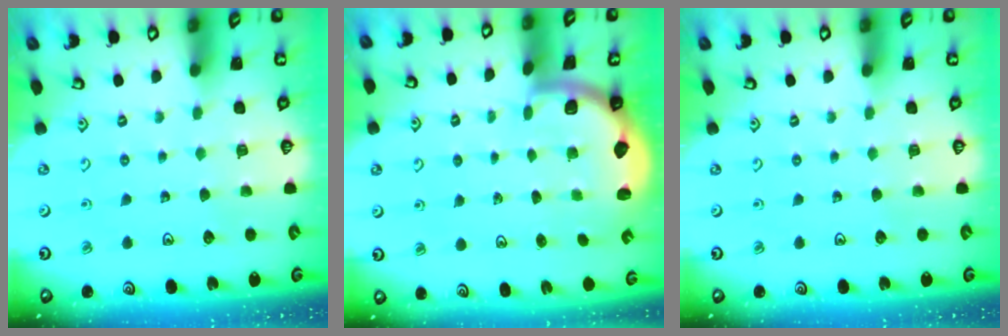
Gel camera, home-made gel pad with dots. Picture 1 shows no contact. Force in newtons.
{"total": 1.9, "press": 1.8, "slide": 0.5}
{"total": 0.0}